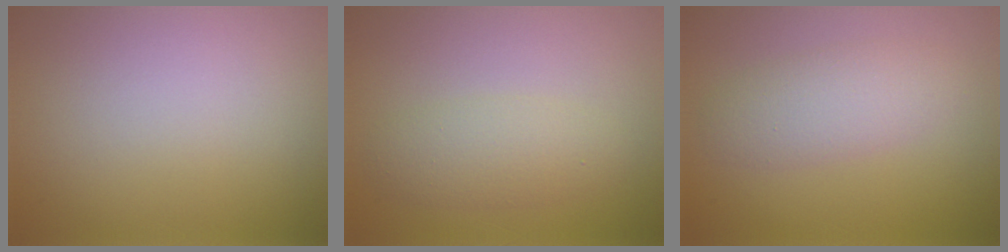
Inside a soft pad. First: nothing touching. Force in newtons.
{"total": 2.7, "press": 2.7, "slide": 0.0}
{"total": 2.0, "press": 1.9, "slide": 0.2}